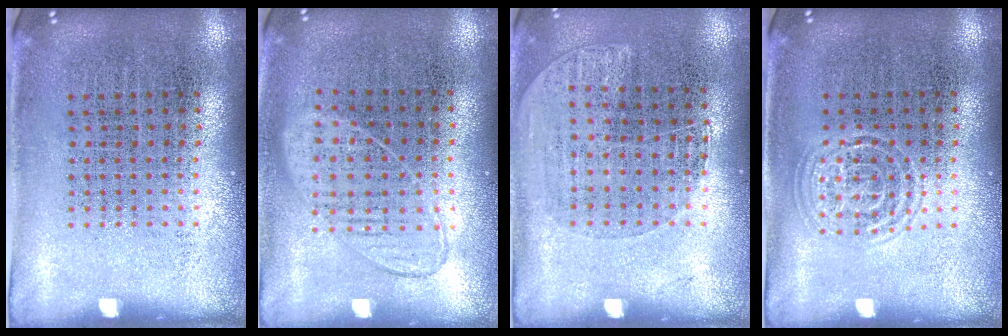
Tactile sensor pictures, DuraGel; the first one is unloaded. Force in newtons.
{"total": 0.9, "press": 0.8, "slide": 0.4}
{"total": 1.1, "press": 1.0, "slide": 0.5}
{"total": 1.2, "press": 1.1, "slide": 0.2}